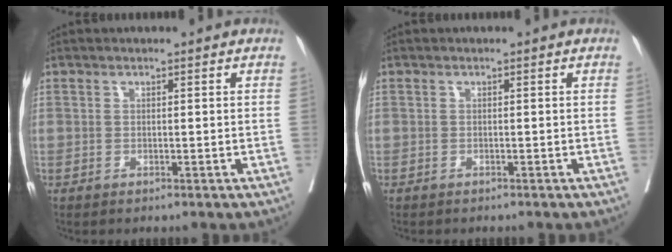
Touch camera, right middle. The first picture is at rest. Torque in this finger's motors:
{"motor_torque": [-0.13, 0.14, 0.00, 0.00]}